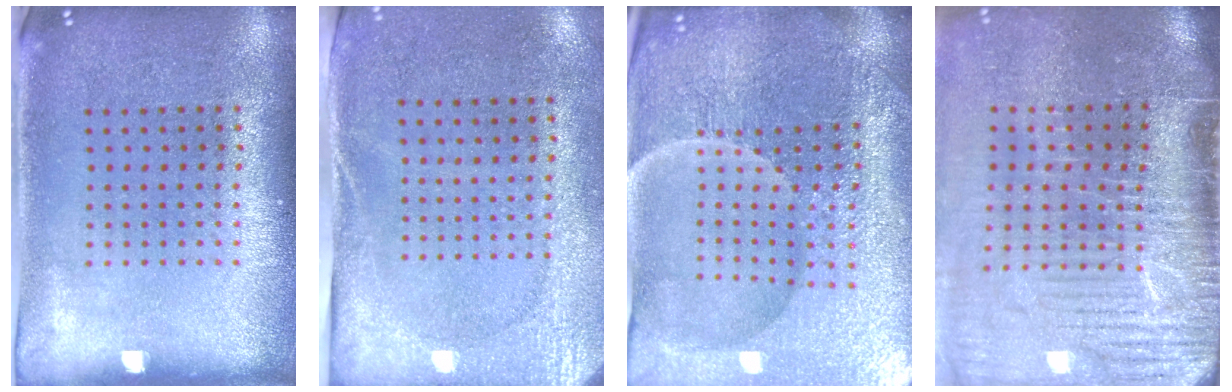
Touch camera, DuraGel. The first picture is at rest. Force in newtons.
{"total": 2.7, "press": 2.2, "slide": 1.6}
{"total": 5.4, "press": 5.2, "slide": 1.6}
{"total": 5.0, "press": 4.2, "slide": 2.8}